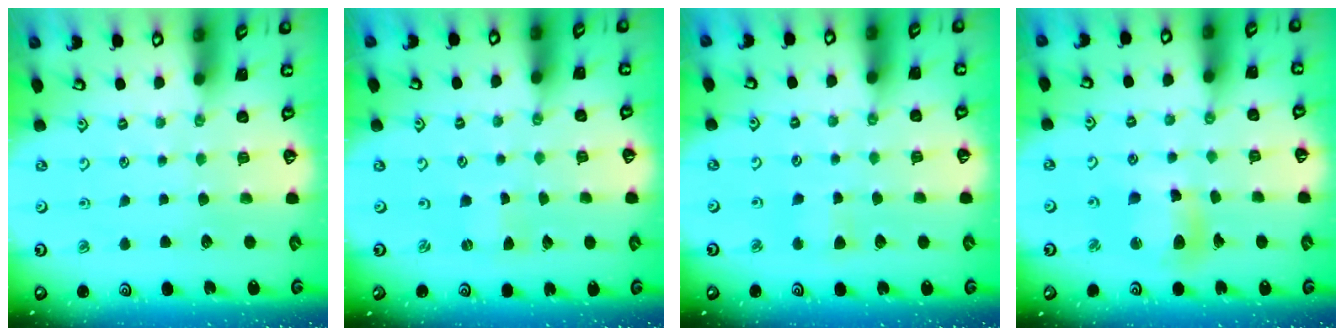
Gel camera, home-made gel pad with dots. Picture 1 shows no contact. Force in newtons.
{"total": 0.0}
{"total": 3.2, "press": 3.2, "slide": 0.4}
{"total": 11.3, "press": 11.3, "slide": 1.3}